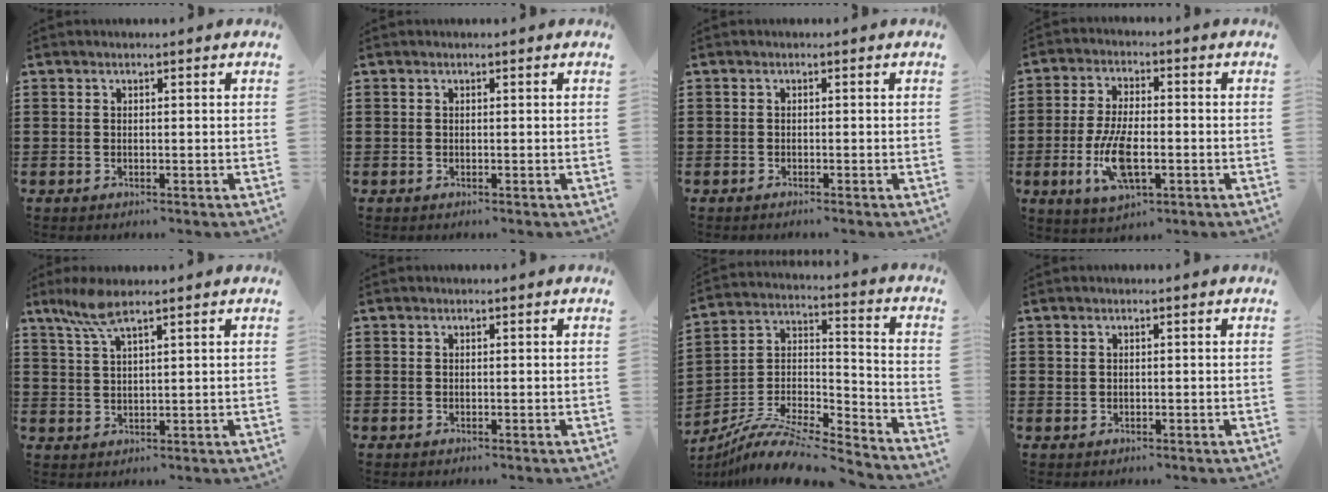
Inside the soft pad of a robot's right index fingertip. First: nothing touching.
{"total": 0.0}
{"total": 0.5, "force": [-0.5, 0.0, 0.2], "torque": [-0.005, -0.002, -0.010]}
{"total": 9.2, "force": [-2.5, 3.7, 8.0], "torque": [-0.179, -0.015, -0.046]}
{"total": 5.2, "force": [3.5, 1.0, 3.7], "torque": [-0.081, 0.004, 0.063]}
{"total": 0.0}
{"total": 10.2, "force": [-9.0, 2.0, 4.5], "torque": [-0.089, 0.011, -0.180]}
{"total": 0.6, "force": [0.3, 0.5, 0.2], "torque": [-0.006, 0.003, 0.005]}